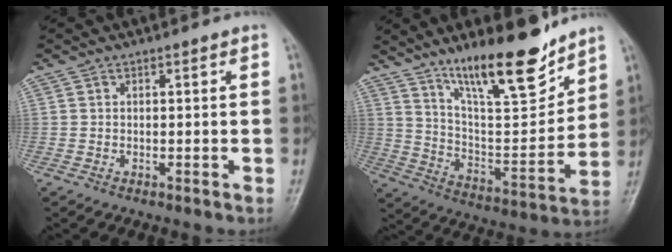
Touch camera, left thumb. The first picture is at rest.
{"total": 18.2, "force": [13.2, 4.6, 11.7], "torque": [-0.156, -0.086, 0.230]}